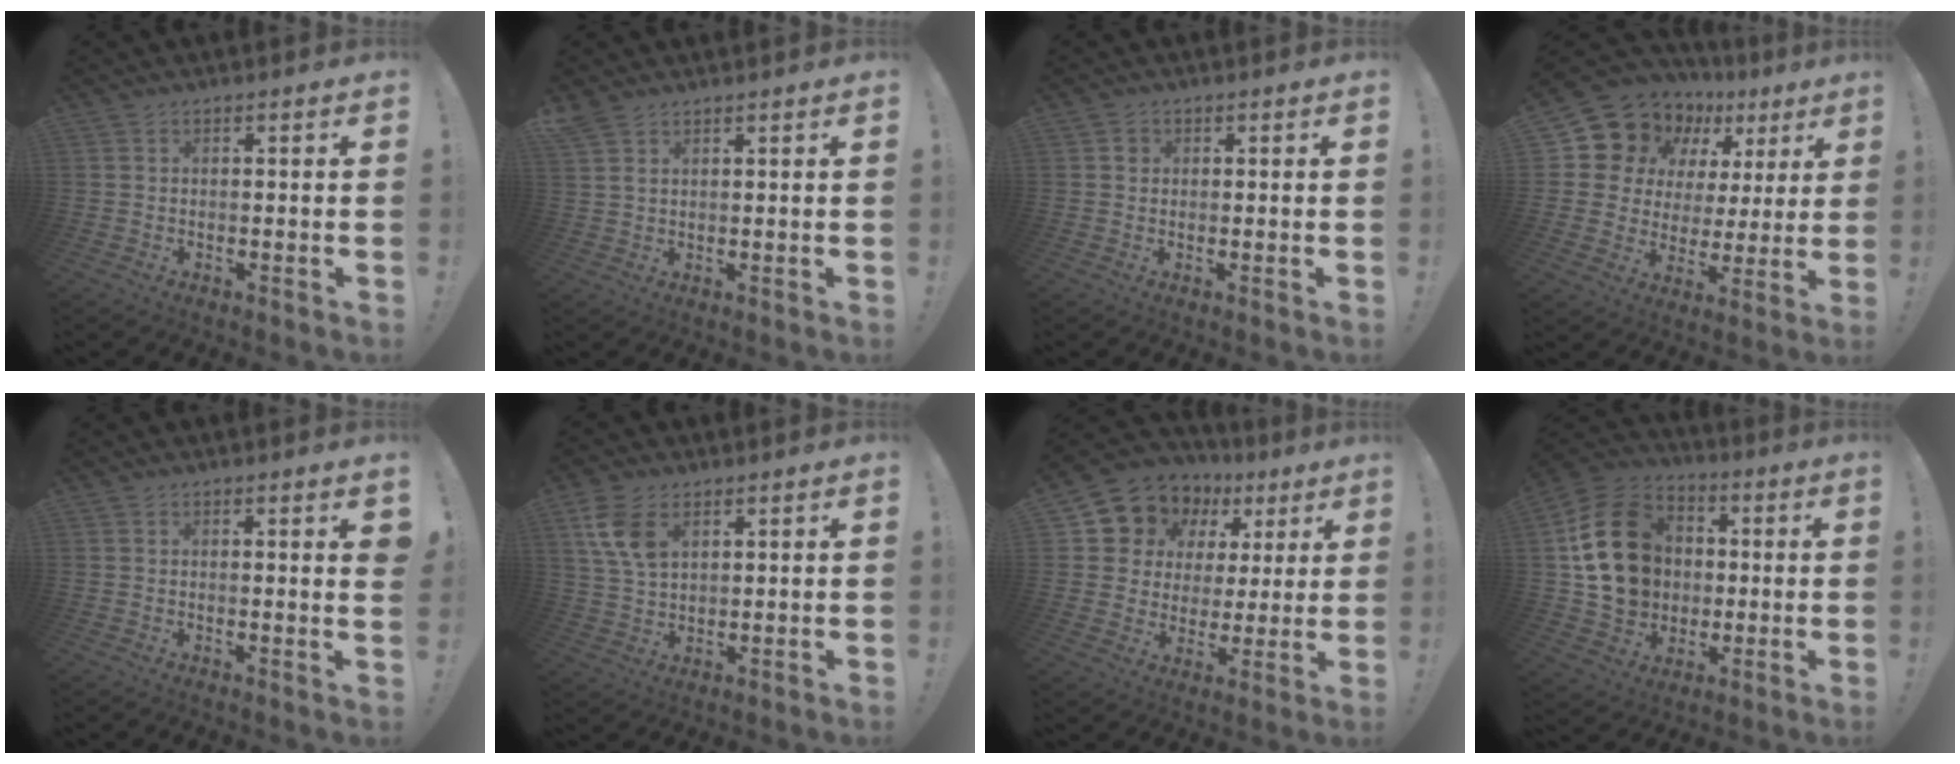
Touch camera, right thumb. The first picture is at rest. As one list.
[{"total": 3.2, "force": [2.4, 1.3, 1.7], "torque": [-0.031, -0.009, 0.046]}, {"total": 1.8, "force": [0.3, 1.7, 0.5], "torque": [-0.003, 0.002, 0.004]}, {"total": 13.7, "force": [9.9, 8.3, 4.6], "torque": [-0.077, -0.079, 0.191]}, {"total": 2.2, "force": [1.0, 0.0, 1.9], "torque": [-0.016, -0.011, 0.013]}, {"total": 9.3, "force": [4.2, 5.7, 6.1], "torque": [-0.119, -0.008, 0.081]}, {"total": 10.2, "force": [6.5, 7.6, 2.1], "torque": [-0.040, -0.055, 0.128]}, {"total": 21.3, "force": [2.2, 17.5, 12.0], "torque": [-0.193, 0.013, 0.062]}]